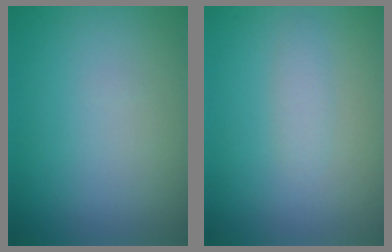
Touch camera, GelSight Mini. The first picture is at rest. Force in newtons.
{"total": 1.1, "press": 1.1, "slide": 0.1}